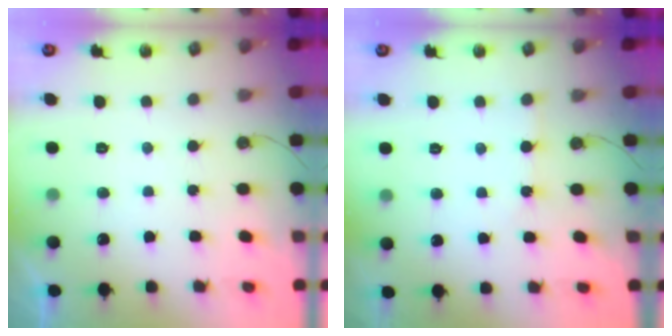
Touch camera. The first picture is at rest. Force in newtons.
{"total": 2.9, "press": 2.9, "slide": 0.4}